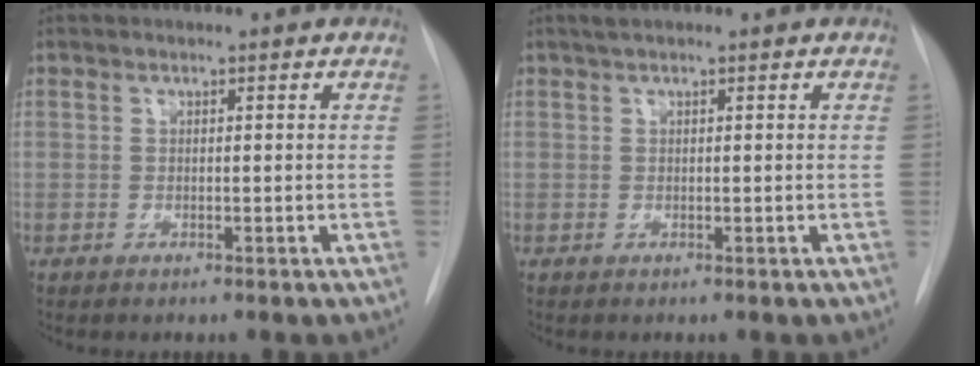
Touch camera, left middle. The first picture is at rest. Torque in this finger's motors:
{"motor_torque": [0.24, -0.22, 0.04, 0.00]}